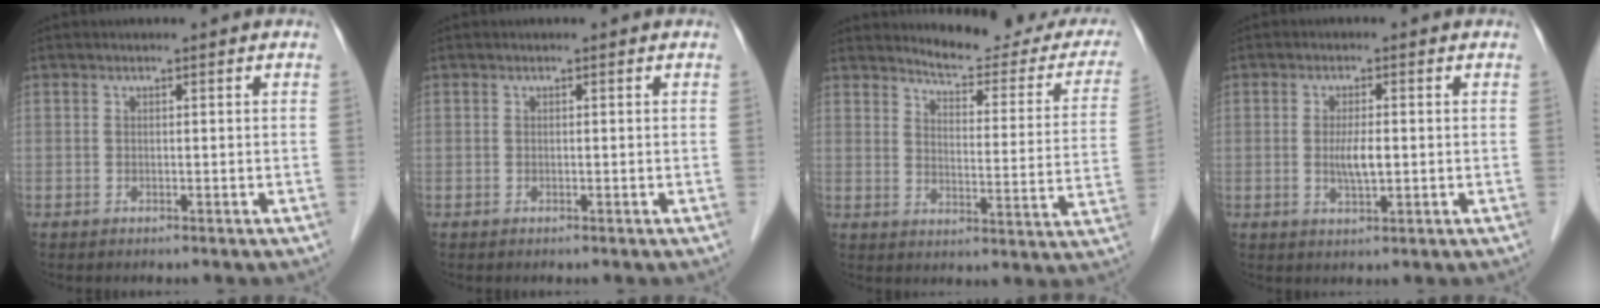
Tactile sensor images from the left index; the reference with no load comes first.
{"total": 0.0}
{"total": 16.9, "force": [15.9, 3.3, 4.4], "torque": [-0.034, -0.067, 0.173]}
{"total": 3.6, "force": [-0.2, 0.9, 3.5], "torque": [-0.068, -0.003, -0.002]}